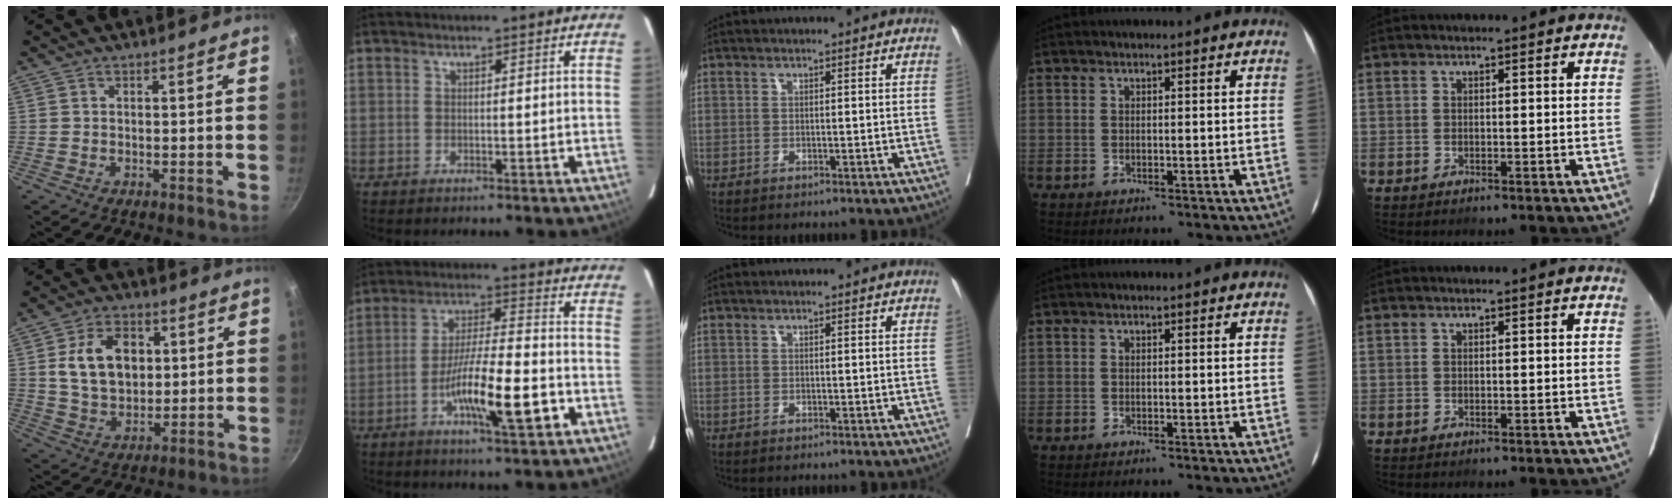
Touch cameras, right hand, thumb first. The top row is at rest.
{"thumb": {"total": 12.6, "force": [2.7, 8.7, 8.7], "torque": [-0.119, -0.006, 0.053]}, "index": {"total": 12.7, "force": [-4.7, 1.4, 11.7], "torque": [-0.203, -0.004, -0.081]}}